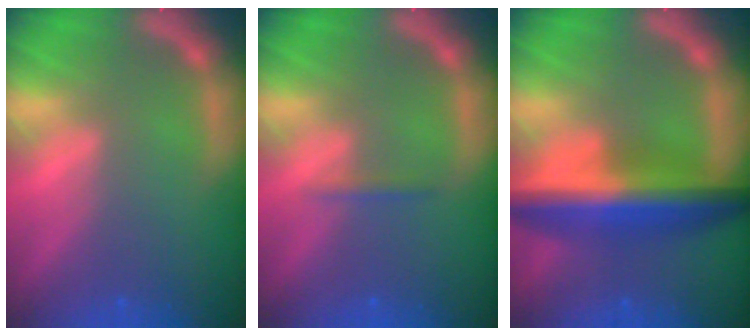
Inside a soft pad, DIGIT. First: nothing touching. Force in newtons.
{"total": 0.9}
{"total": 9.0}